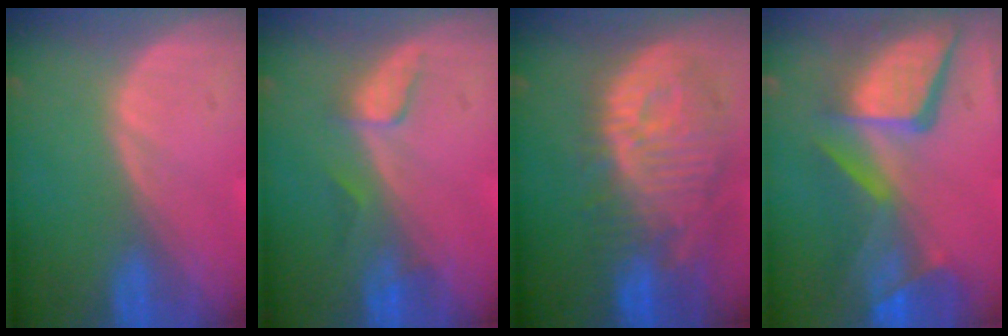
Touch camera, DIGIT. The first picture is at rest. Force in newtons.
{"total": 2.8, "press": 2.7, "slide": 0.4}
{"total": 12.1, "press": 11.0, "slide": 5.1}
{"total": 13.3, "press": 11.0, "slide": 7.6}